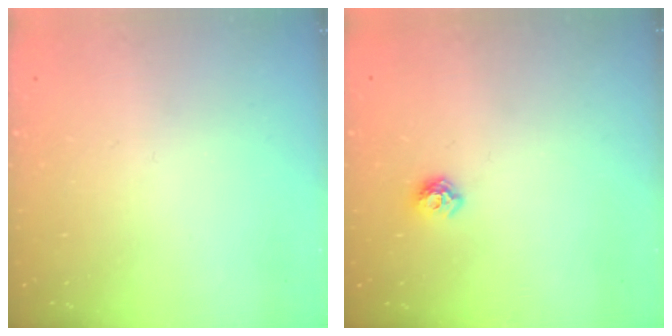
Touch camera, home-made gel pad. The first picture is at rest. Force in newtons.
{"total": 6.8, "press": 6.7, "slide": 1.0}